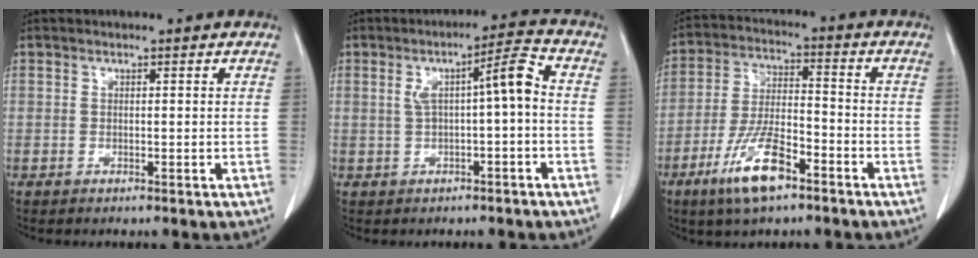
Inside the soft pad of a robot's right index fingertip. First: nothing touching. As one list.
[{"total": 6.1, "force": [0.1, 0.4, 6.1], "torque": [-0.098, 0.023, 0.003]}, {"total": 10.9, "force": [-6.5, 2.9, 8.3], "torque": [-0.167, -0.008, -0.120]}]